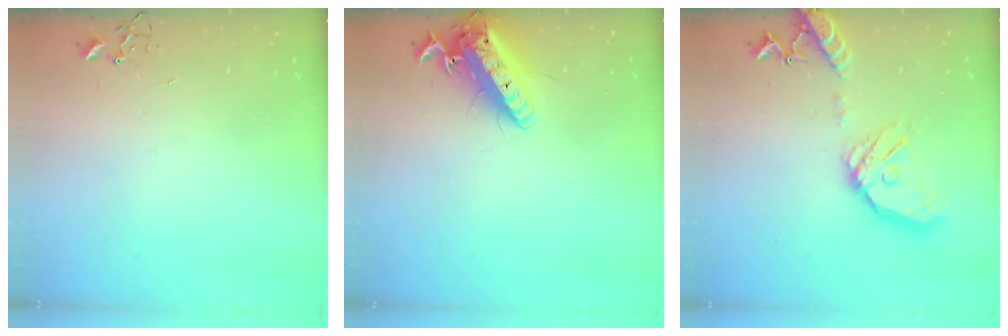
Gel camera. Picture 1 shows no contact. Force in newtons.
{"total": 16.4, "press": 16.0, "slide": 3.4}
{"total": 17.9, "press": 17.7, "slide": 2.6}